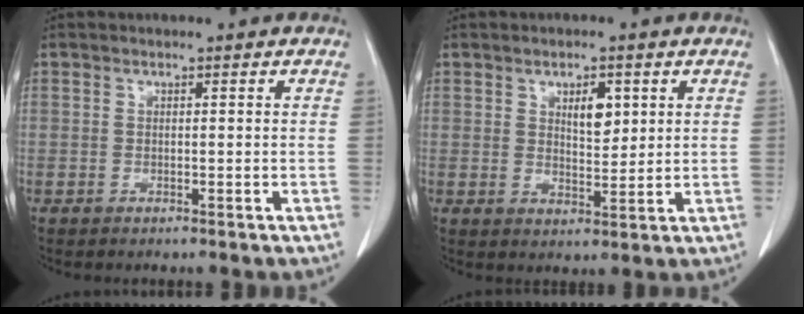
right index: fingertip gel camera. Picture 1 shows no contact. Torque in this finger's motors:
{"motor_torque": [0.28, -0.06, 0.13, 0.05]}